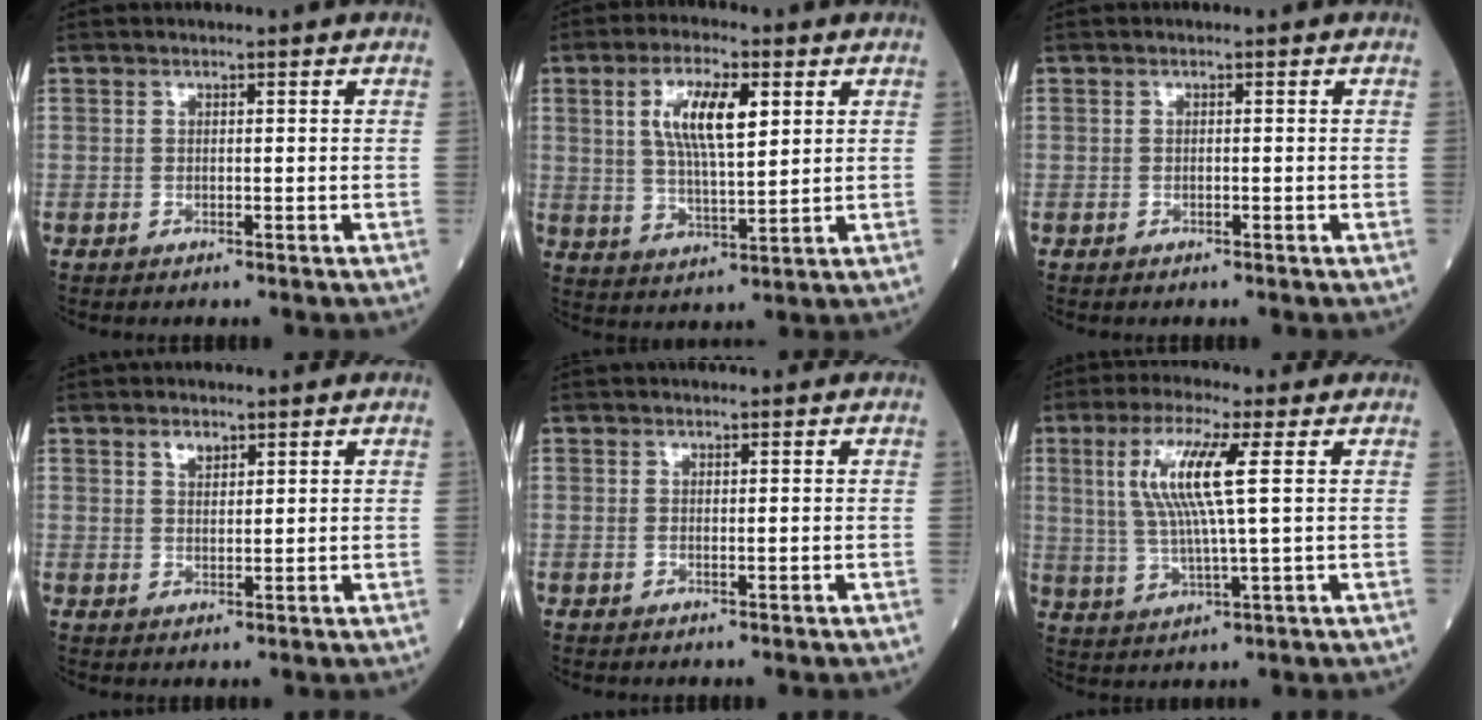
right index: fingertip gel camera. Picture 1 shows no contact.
{"total": 9.6, "force": [3.1, 2.7, 8.7], "torque": [-0.169, 0.007, 0.059]}
{"total": 0.0}
{"total": 2.0, "force": [1.3, 1.0, 1.1], "torque": [-0.019, 0.002, 0.025]}
{"total": 0.0}
{"total": 9.6, "force": [2.4, 0.2, 9.3], "torque": [-0.200, 0.007, 0.046]}